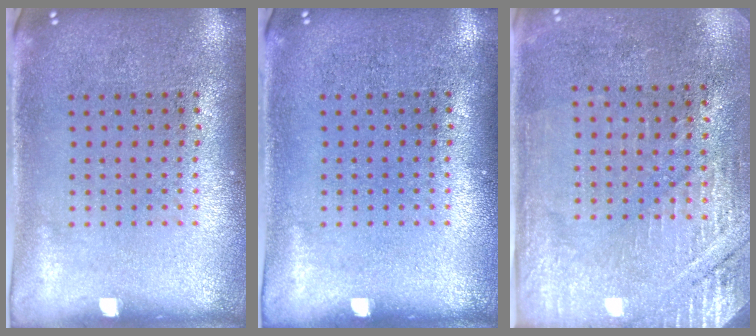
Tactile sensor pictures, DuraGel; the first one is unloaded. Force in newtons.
{"total": 0.0}
{"total": 2.8, "press": 2.7, "slide": 0.9}